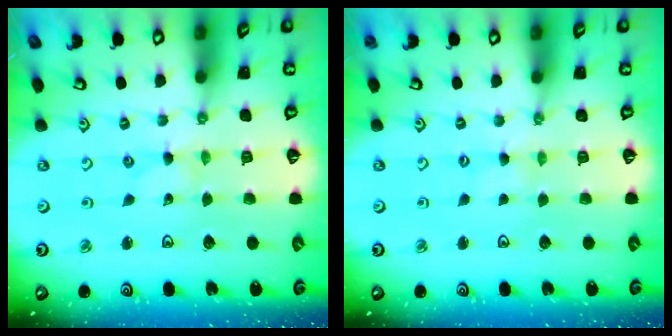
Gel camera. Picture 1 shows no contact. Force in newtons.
{"total": 0.0}